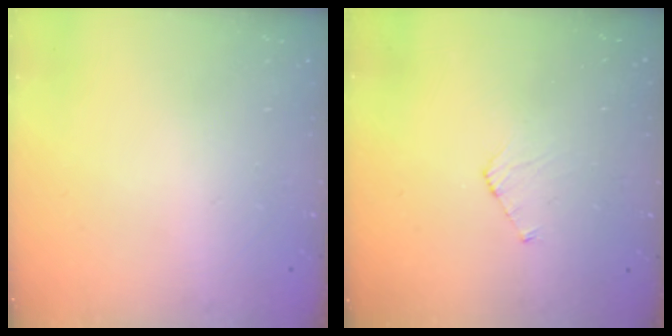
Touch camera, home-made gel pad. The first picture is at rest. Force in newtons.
{"total": 3.5, "press": 3.5, "slide": 0.2}